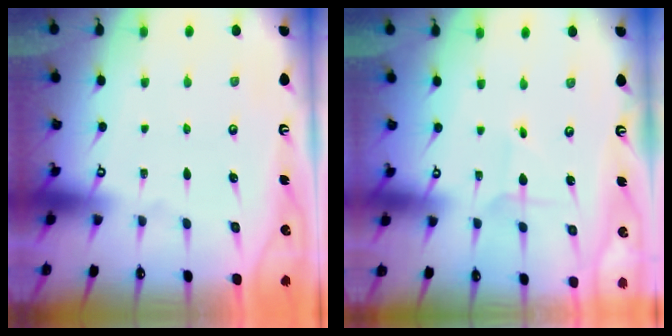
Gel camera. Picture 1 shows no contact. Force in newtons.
{"total": 2.1, "press": 2.1, "slide": 0.2}